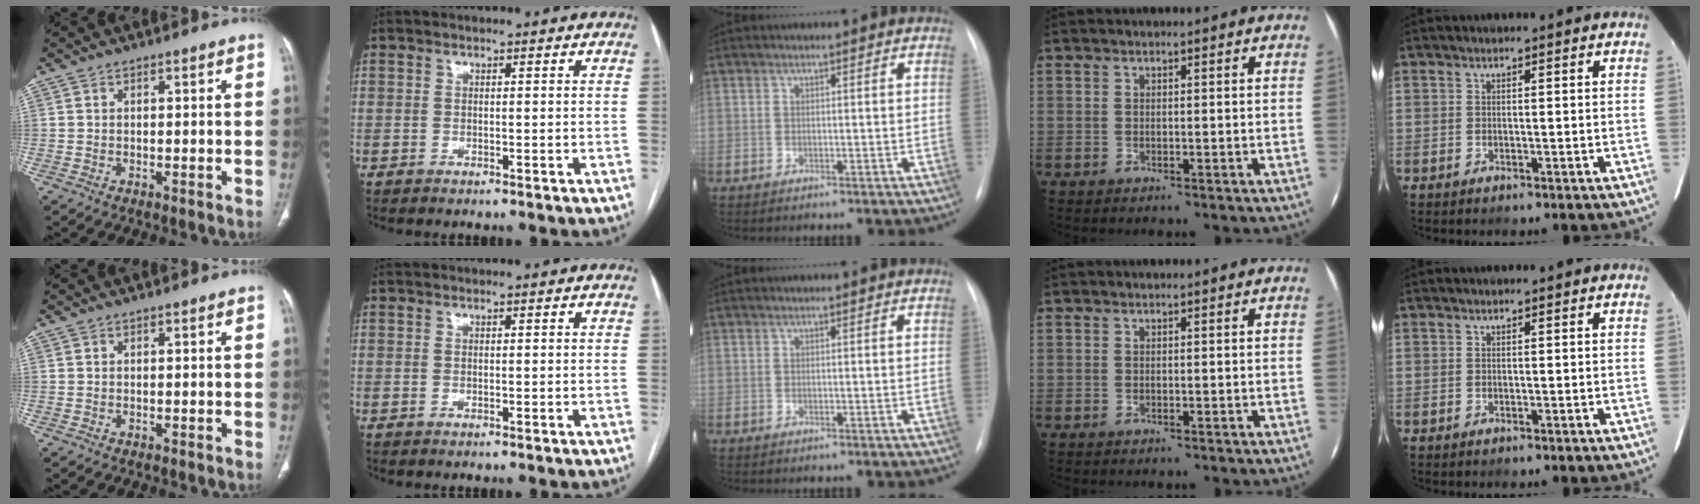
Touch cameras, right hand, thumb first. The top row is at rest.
{}